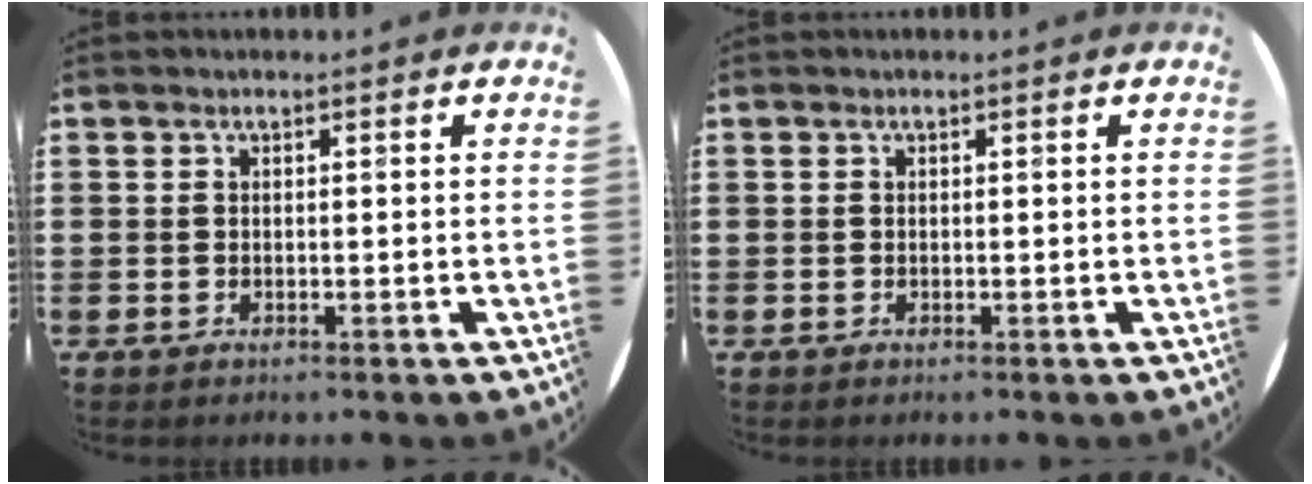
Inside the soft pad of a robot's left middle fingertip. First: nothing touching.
{"total": 0.0}